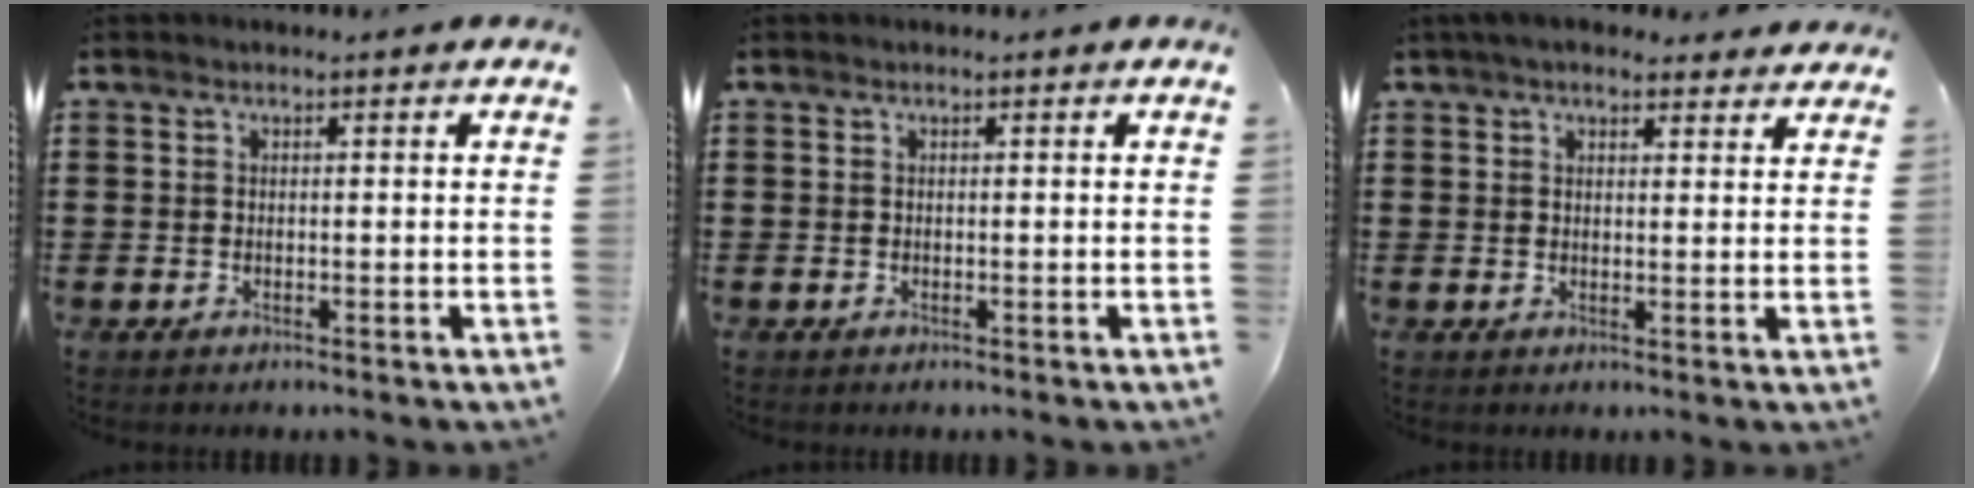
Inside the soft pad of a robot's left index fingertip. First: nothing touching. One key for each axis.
{"total": 0.0}
{"total": 4.2, "fx": 3.6, "fy": 1.4, "fz": 1.7, "tx": -0.044, "ty": 0.000, "tz": 0.067}